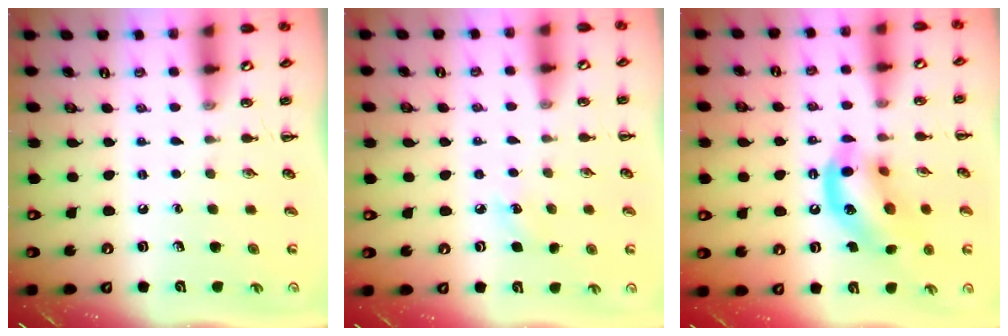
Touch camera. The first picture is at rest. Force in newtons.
{"total": 5.2, "press": 5.0, "slide": 1.6}
{"total": 13.7, "press": 13.6, "slide": 2.0}